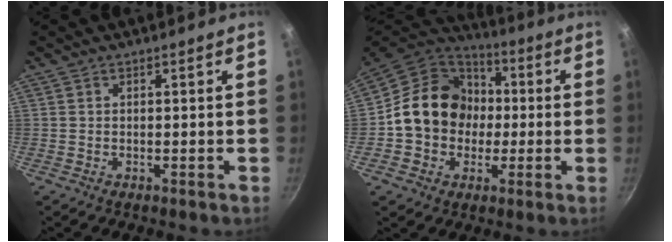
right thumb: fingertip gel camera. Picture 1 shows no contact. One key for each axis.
{"total": 17.4, "fx": 0.0, "fy": 14.8, "fz": 9.1, "tx": -0.127, "ty": 0.039, "tz": -0.010}